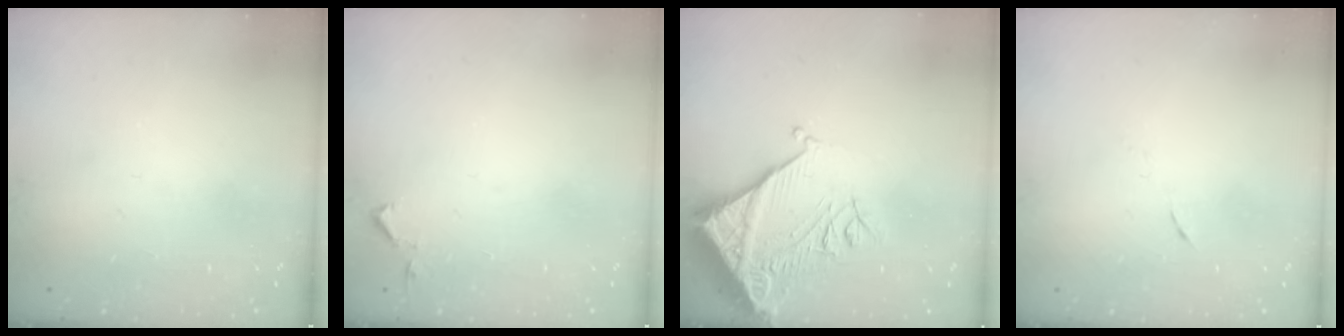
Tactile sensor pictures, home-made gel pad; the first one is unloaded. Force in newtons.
{"total": 3.1, "press": 3.1, "slide": 0.6}
{"total": 9.6, "press": 9.5, "slide": 1.1}
{"total": 4.0, "press": 3.8, "slide": 1.2}